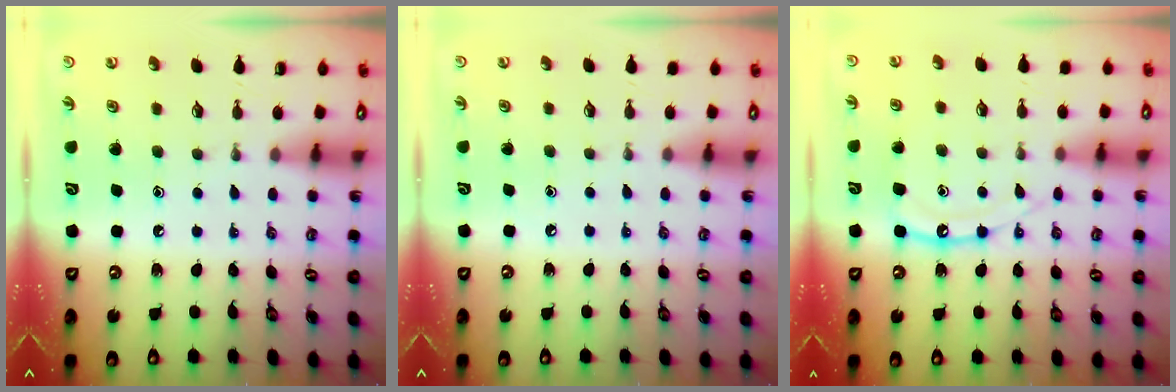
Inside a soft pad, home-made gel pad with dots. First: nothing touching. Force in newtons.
{"total": 2.5, "press": 2.5, "slide": 0.4}
{"total": 11.8, "press": 11.7, "slide": 1.1}